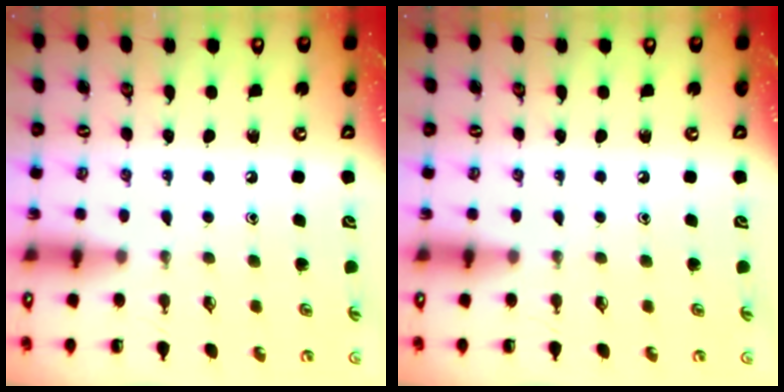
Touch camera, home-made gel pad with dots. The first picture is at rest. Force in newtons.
{"total": 0.0}